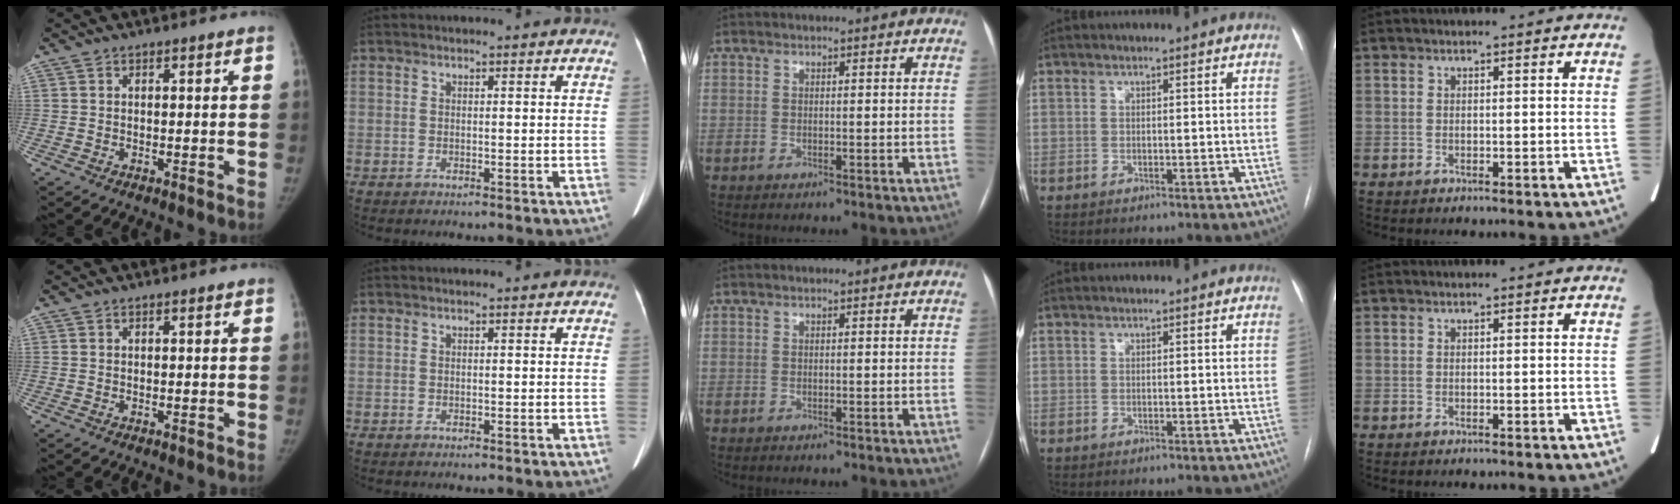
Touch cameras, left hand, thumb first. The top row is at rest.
{}